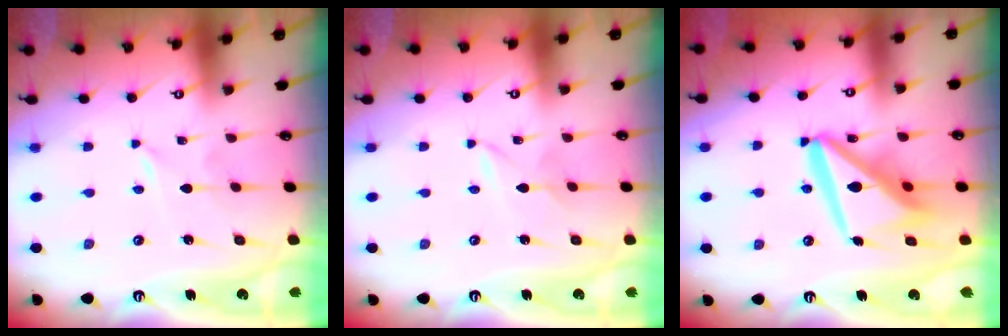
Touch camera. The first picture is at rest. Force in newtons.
{"total": 1.7, "press": 1.7, "slide": 0.2}
{"total": 15.9, "press": 15.9, "slide": 1.3}